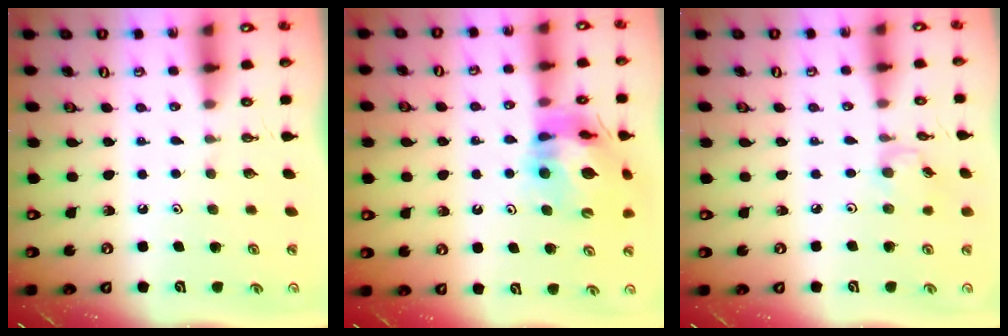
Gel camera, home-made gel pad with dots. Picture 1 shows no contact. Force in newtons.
{"total": 15.8, "press": 15.7, "slide": 1.8}
{"total": 2.7, "press": 2.7, "slide": 0.5}